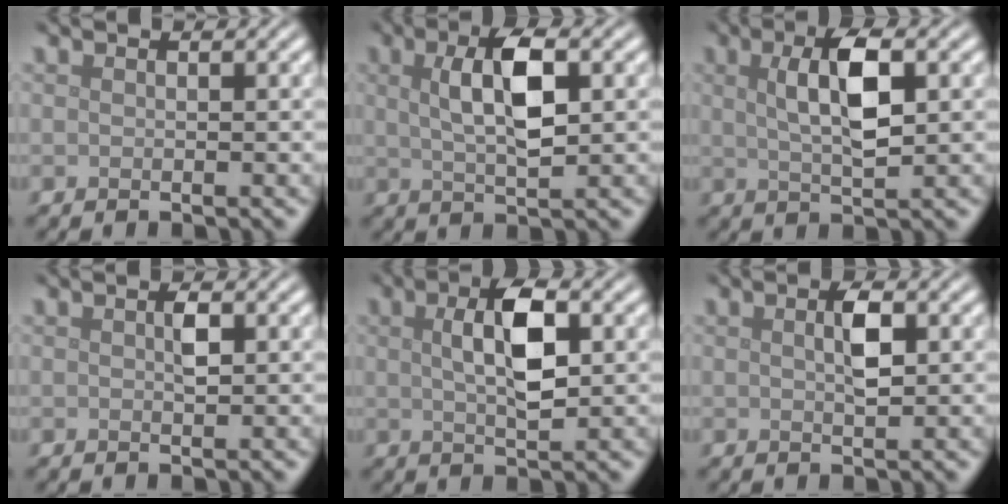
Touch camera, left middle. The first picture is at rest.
{"total": 5.4, "force": [1.3, 1.8, 4.9], "torque": [-0.091, 0.007, 0.022]}
{"total": 5.1, "force": [1.3, 1.6, 4.7], "torque": [-0.088, 0.007, 0.022]}
{"total": 1.2, "force": [0.2, 0.4, 1.1], "torque": [-0.019, 0.001, 0.005]}
{"total": 5.2, "force": [1.1, 1.9, 4.7], "torque": [-0.090, 0.006, 0.019]}
{"total": 2.2, "force": [0.5, 0.6, 2.0], "torque": [-0.037, 0.002, 0.009]}